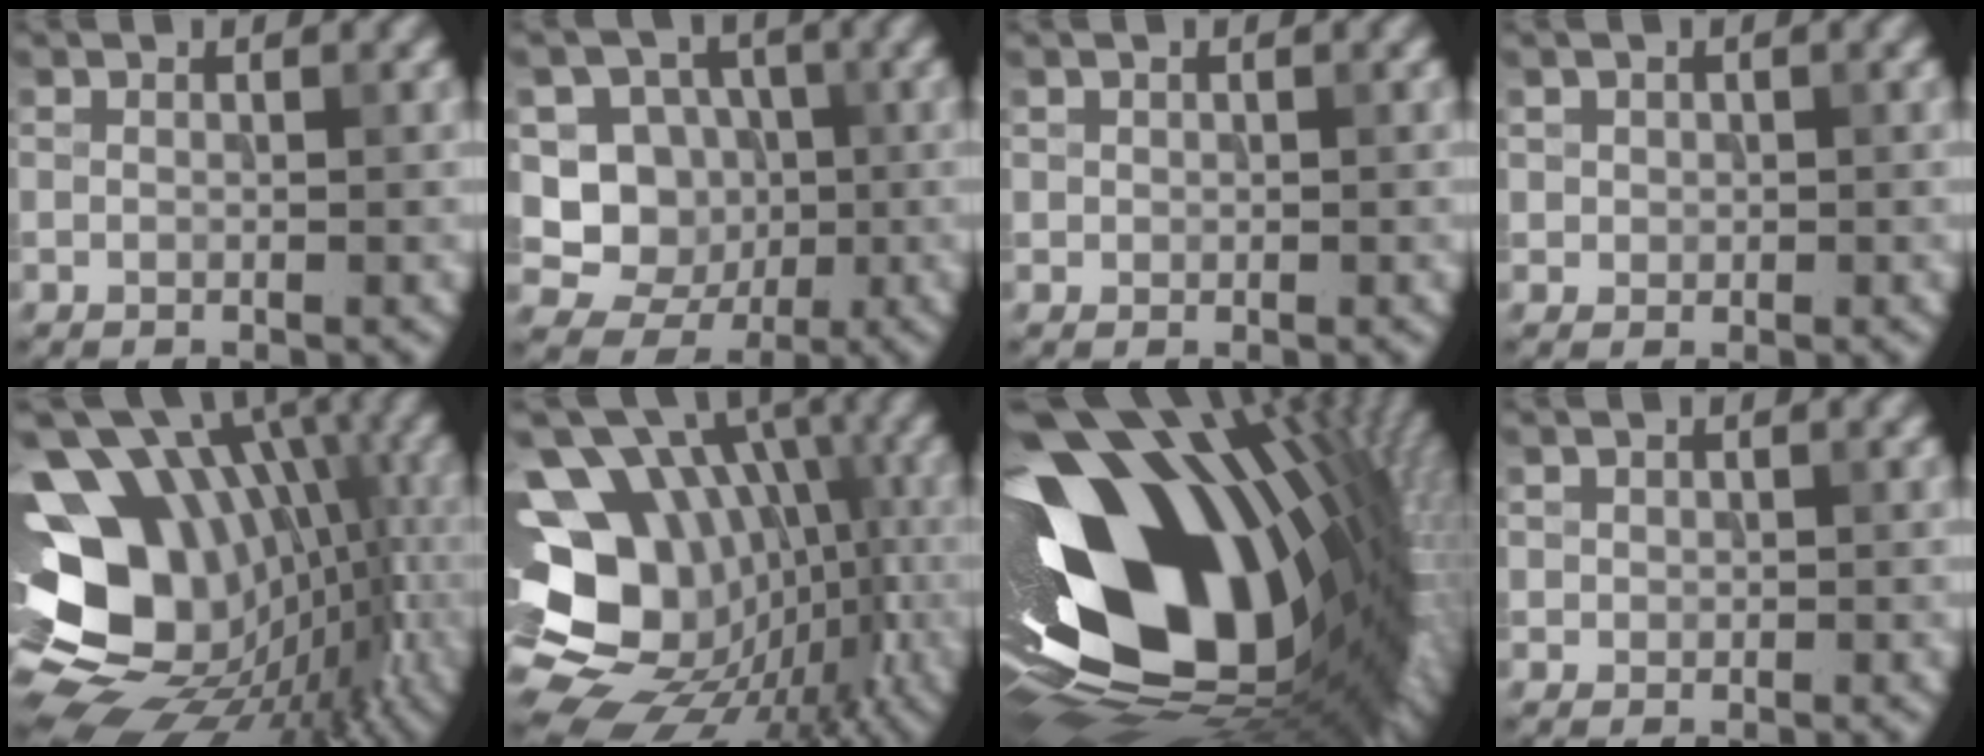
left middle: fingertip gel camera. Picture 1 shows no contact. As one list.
[{"total": 7.8, "force": [-0.5, 7.1, 3.0], "torque": [-0.047, 0.001, -0.031]}, {"total": 0.6, "force": [0.1, 0.5, 0.1], "torque": [-0.001, -0.003, 0.006]}, {"total": 1.2, "force": [0.4, 1.1, 0.4], "torque": [-0.007, -0.001, 0.017]}, {"total": 15.9, "force": [-1.3, 11.3, 11.1], "torque": [-0.162, 0.027, -0.016]}, {"total": 16.3, "force": [-2.9, 12.0, 10.7], "torque": [-0.147, 0.026, -0.037]}, {"total": 19.9, "force": [0.9, 12.2, 15.8], "torque": [-0.290, -0.062, 0.034]}, {"total": 0.9, "force": [0.3, 0.8, 0.2], "torque": [-0.003, -0.003, 0.012]}]